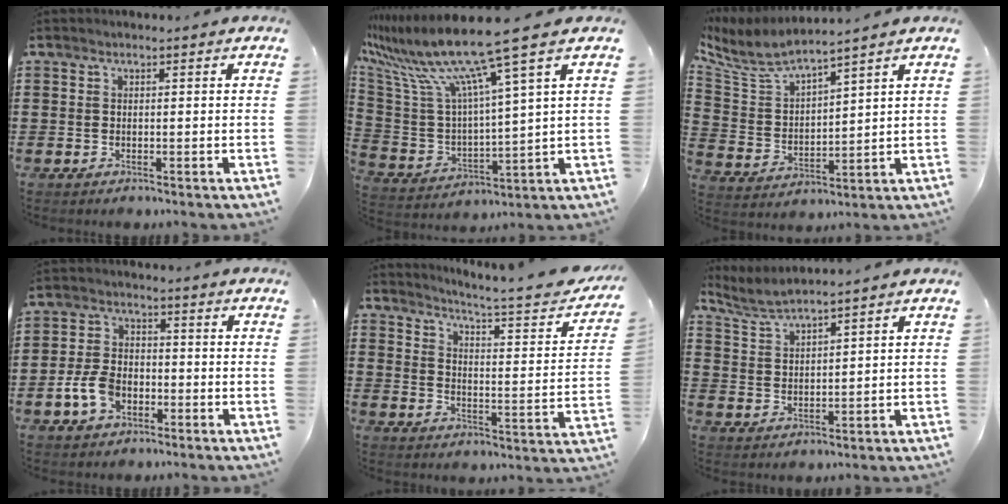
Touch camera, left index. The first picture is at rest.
{"total": 12.6, "force": [9.3, 0.3, 8.5], "torque": [-0.207, -0.063, 0.148]}
{"total": 5.6, "force": [5.3, 0.2, 1.7], "torque": [-0.063, -0.034, 0.088]}
{"total": 6.0, "force": [-2.5, 3.8, 4.0], "torque": [-0.103, 0.001, -0.054]}
{"total": 4.5, "force": [3.7, -0.4, 2.5], "torque": [-0.060, -0.036, 0.051]}
{"total": 3.8, "force": [3.6, -0.1, 1.0], "torque": [-0.034, -0.013, 0.065]}